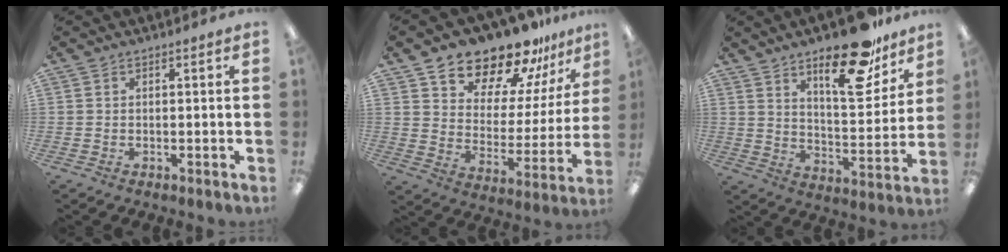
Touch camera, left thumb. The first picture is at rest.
{"total": 16.9, "force": [15.3, 6.1, 3.9], "torque": [-0.068, -0.139, 0.272]}
{"total": 20.0, "force": [13.9, 7.4, 12.3], "torque": [-0.174, -0.081, 0.225]}